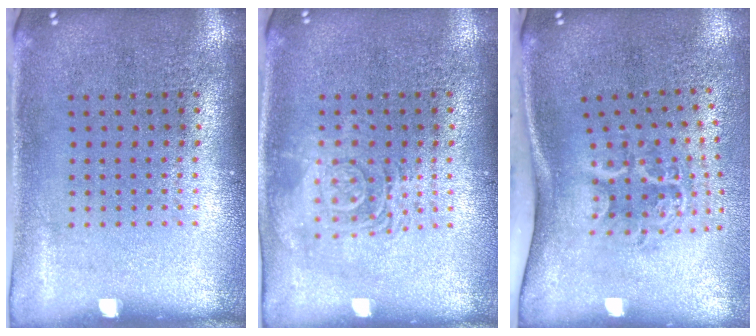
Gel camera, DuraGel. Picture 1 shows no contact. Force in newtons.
{"total": 2.8, "press": 2.8, "slide": 0.4}
{"total": 2.2, "press": 1.4, "slide": 1.7}